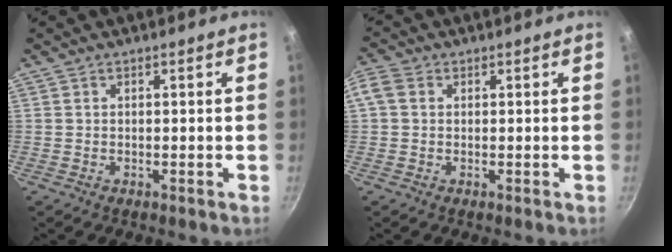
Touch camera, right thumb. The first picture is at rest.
{"total": 3.3, "force": [0.7, 2.6, 1.9], "torque": [-0.040, 0.011, 0.004]}